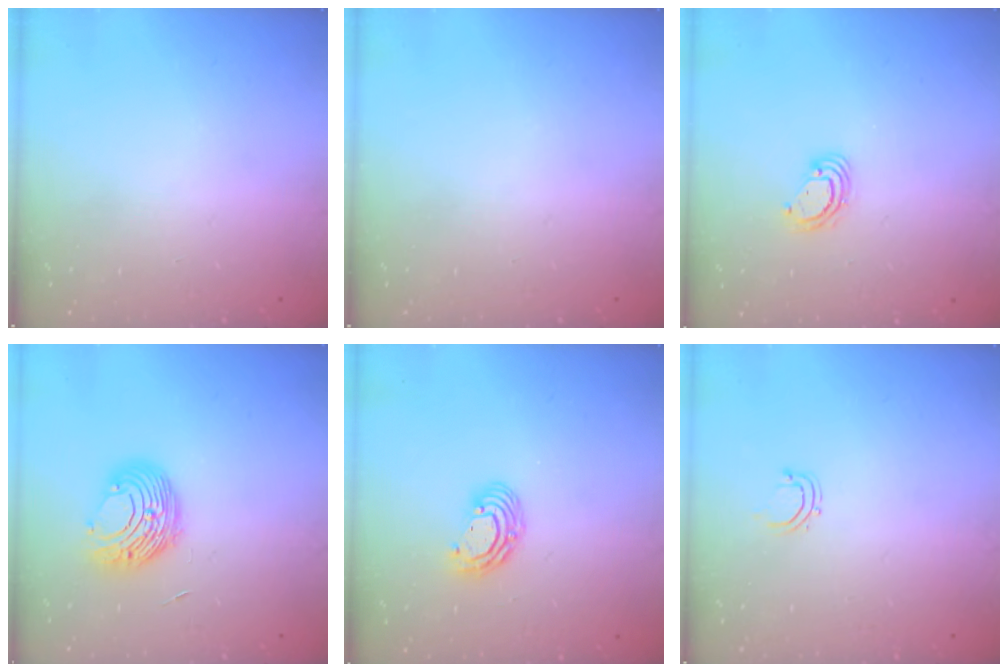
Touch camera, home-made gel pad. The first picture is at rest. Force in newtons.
{"total": 0.0}
{"total": 3.9, "press": 3.9, "slide": 0.1}
{"total": 9.6, "press": 9.6, "slide": 0.7}
{"total": 6.9, "press": 6.9, "slide": 0.8}
{"total": 2.8, "press": 2.8, "slide": 0.5}